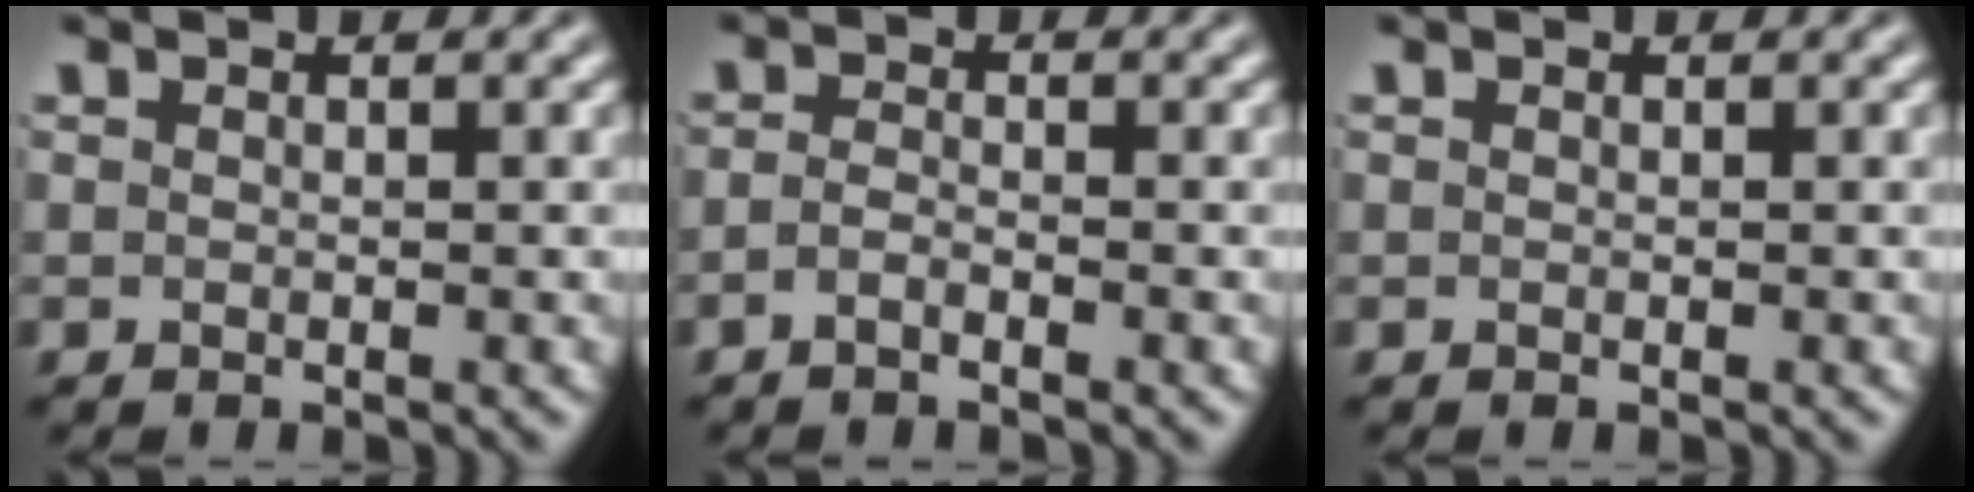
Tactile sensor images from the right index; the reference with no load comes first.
{"total": 1.6, "force": [-1.4, -0.4, 0.6], "torque": [-0.011, -0.009, -0.024]}
{"total": 0.0}